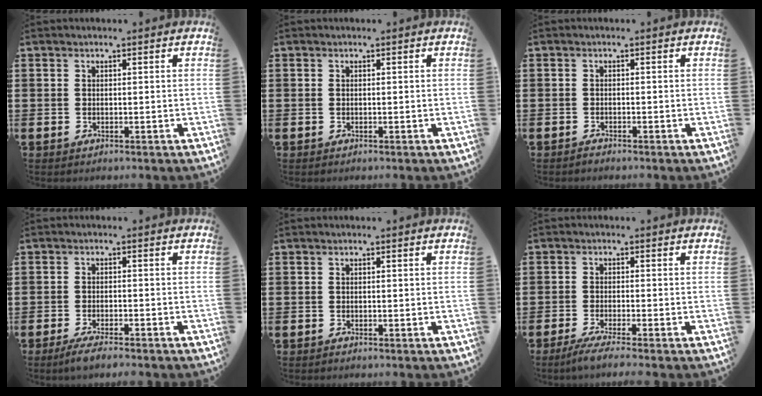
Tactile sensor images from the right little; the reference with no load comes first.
{"total": 0.0}
{"total": 0.6, "force": [-0.6, 0.1, 0.1], "torque": [-0.003, -0.002, -0.012]}
{"total": 2.5, "force": [-2.0, 0.1, 1.4], "torque": [-0.024, 0.002, -0.037]}
{"total": 0.0}
{"total": 2.4, "force": [-1.7, -0.1, 1.7], "torque": [-0.026, -0.003, -0.029]}